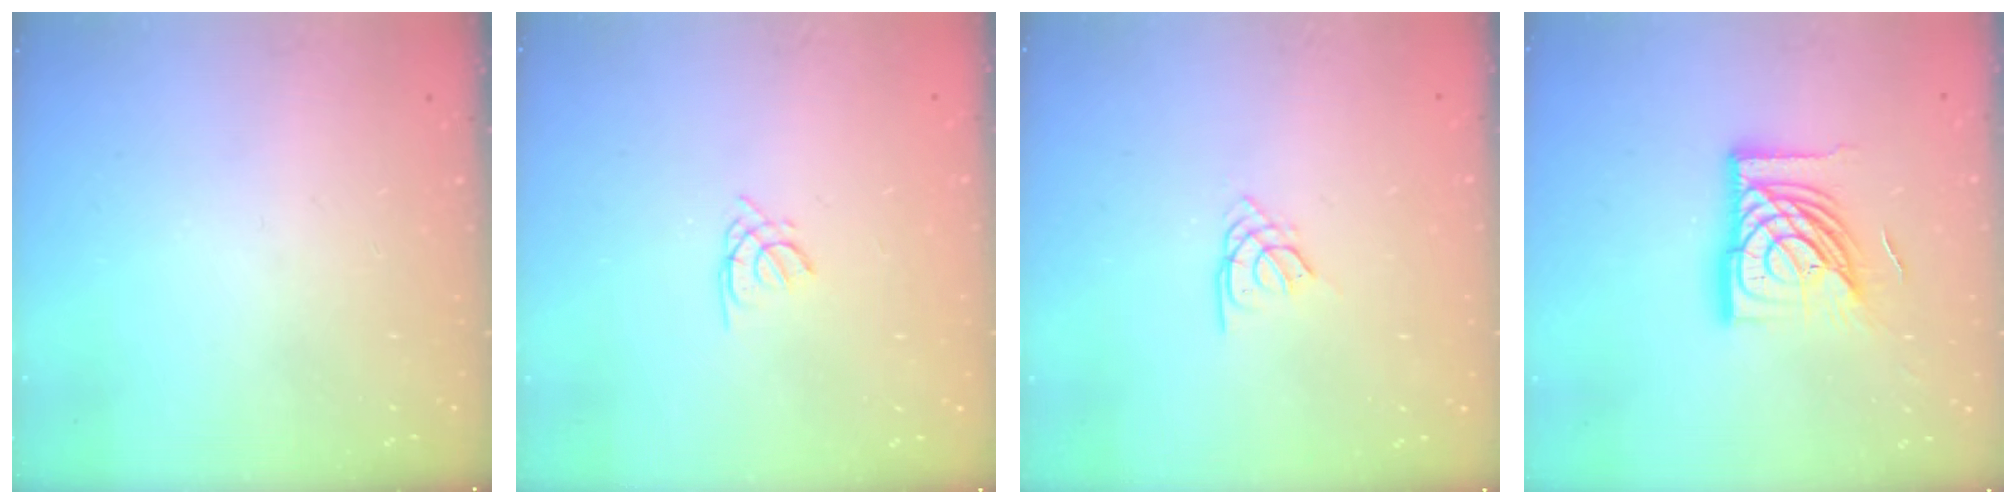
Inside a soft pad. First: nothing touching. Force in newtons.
{"total": 1.4, "press": 1.3, "slide": 0.3}
{"total": 2.3, "press": 2.3, "slide": 0.5}
{"total": 19.6, "press": 19.5, "slide": 2.2}